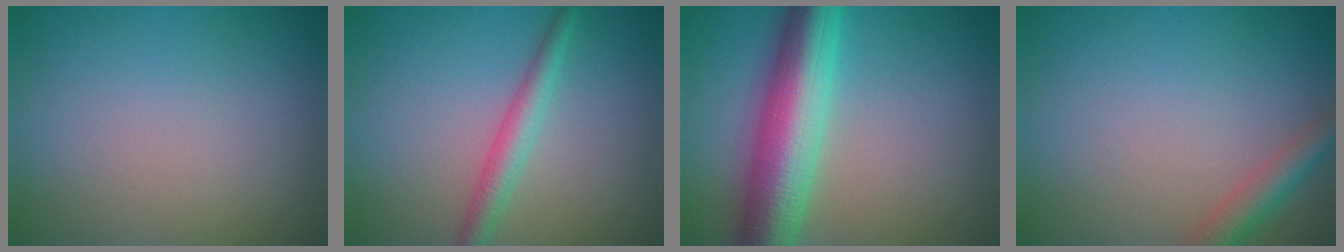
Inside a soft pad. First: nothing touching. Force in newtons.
{"total": 2.7, "press": 2.7, "slide": 0.1}
{"total": 9.6, "press": 9.6, "slide": 0.1}
{"total": 2.9, "press": 2.9, "slide": 0.1}